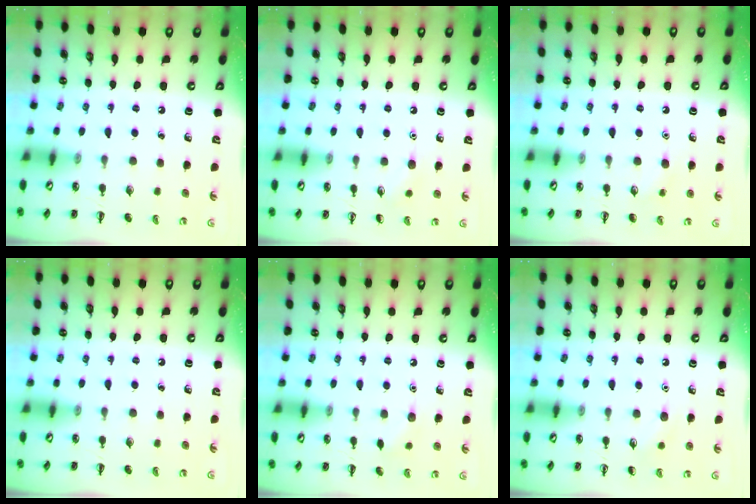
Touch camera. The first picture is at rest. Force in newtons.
{"total": 5.8, "press": 5.6, "slide": 1.7}
{"total": 5.5, "press": 5.3, "slide": 1.4}
{"total": 0.0}
{"total": 5.7, "press": 5.6, "slide": 1.1}
{"total": 5.6, "press": 5.3, "slide": 1.6}